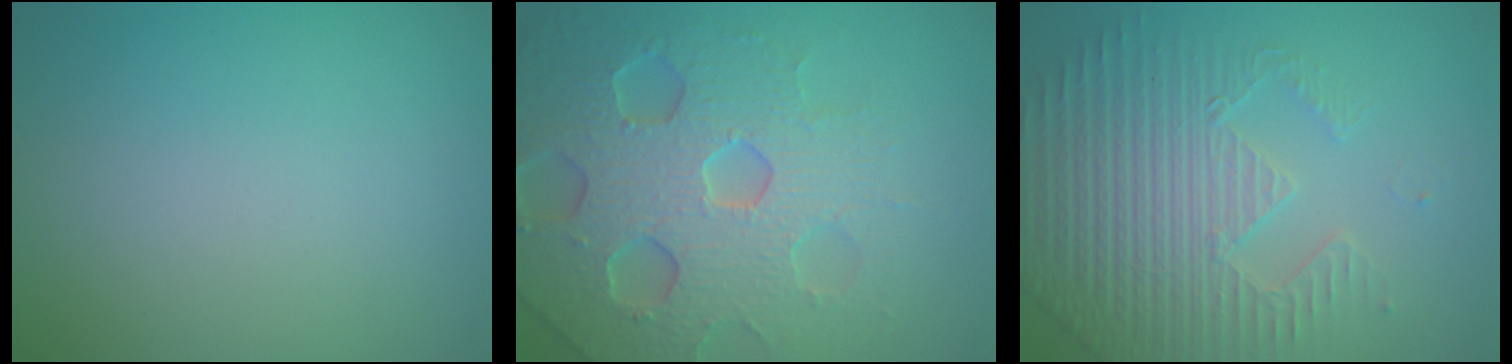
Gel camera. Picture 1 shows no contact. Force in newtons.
{"total": 7.3, "press": 7.2, "slide": 1.5}
{"total": 4.9, "press": 4.6, "slide": 1.8}